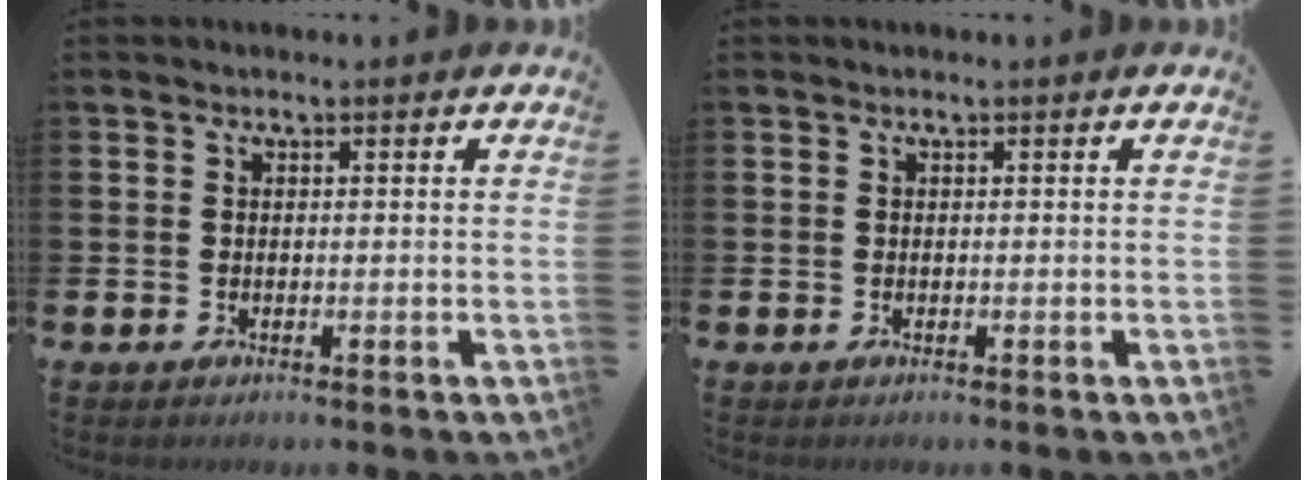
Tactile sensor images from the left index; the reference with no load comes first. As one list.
[{"total": 0.0}]